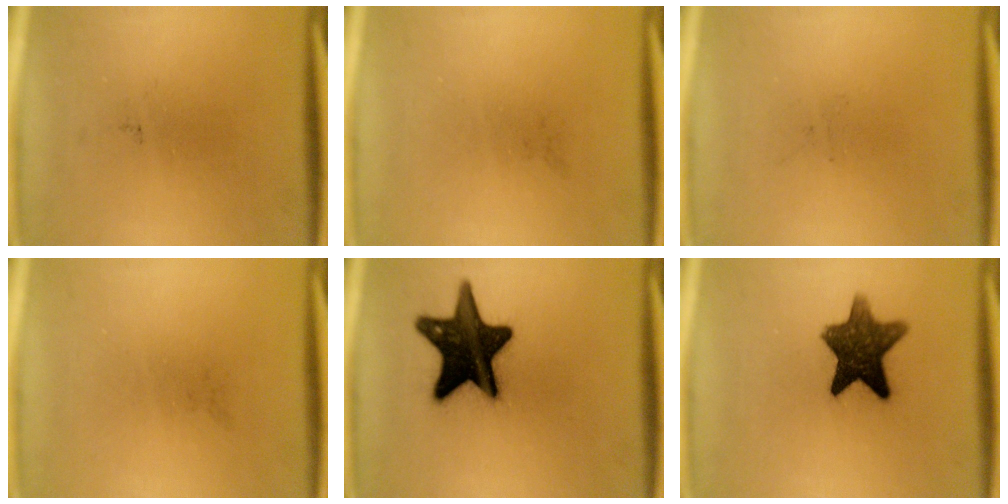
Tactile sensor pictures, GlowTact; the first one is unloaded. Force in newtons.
{"total": 0.0}
{"total": 0.0}
{"total": 0.0}
{"total": 17.7}
{"total": 10.8}